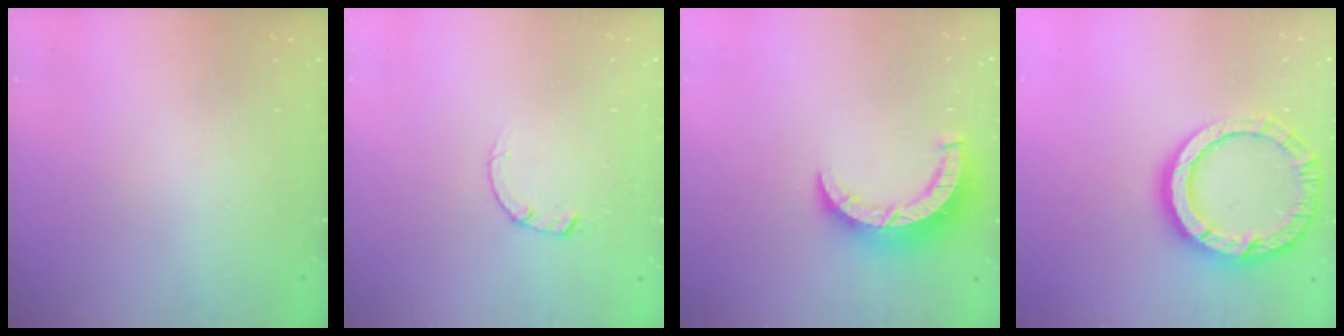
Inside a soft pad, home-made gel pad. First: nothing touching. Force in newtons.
{"total": 1.5, "press": 1.5, "slide": 0.3}
{"total": 8.3, "press": 8.3, "slide": 0.6}
{"total": 15.0, "press": 14.9, "slide": 1.9}